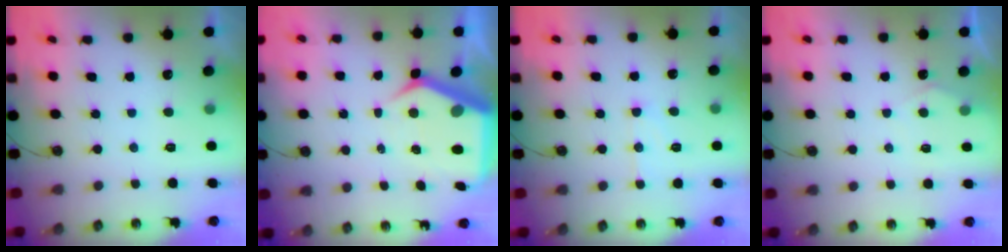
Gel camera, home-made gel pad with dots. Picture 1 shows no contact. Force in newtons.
{"total": 9.4, "press": 9.3, "slide": 1.3}
{"total": 9.0, "press": 9.0, "slide": 0.8}
{"total": 4.0, "press": 4.0, "slide": 0.5}